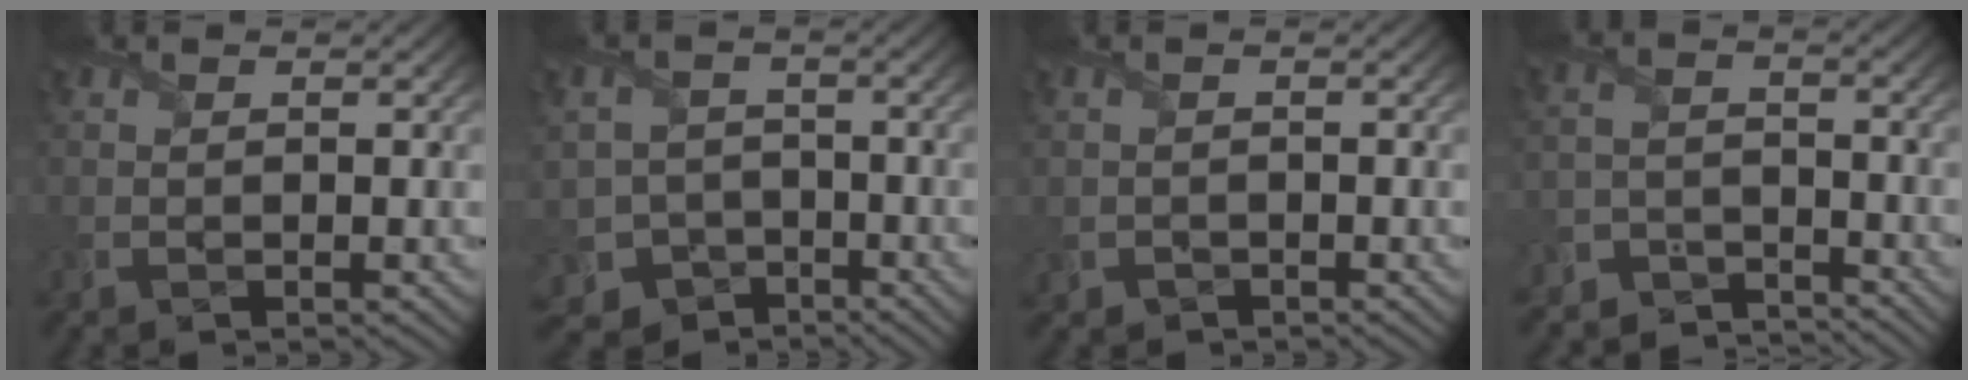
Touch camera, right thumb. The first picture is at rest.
{"total": 8.2, "force": [-4.6, 6.6, 1.6], "torque": [-0.045, -0.021, -0.095]}
{"total": 1.3, "force": [-0.8, 1.0, 0.1], "torque": [-0.003, -0.007, -0.016]}
{"total": 5.0, "force": [-4.9, 1.2, 0.1], "torque": [0.007, -0.004, -0.102]}